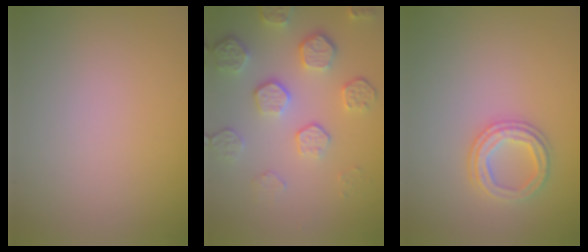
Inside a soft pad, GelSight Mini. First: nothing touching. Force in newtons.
{"total": 5.4, "press": 4.1, "slide": 3.4}
{"total": 2.5, "press": 2.4, "slide": 0.6}